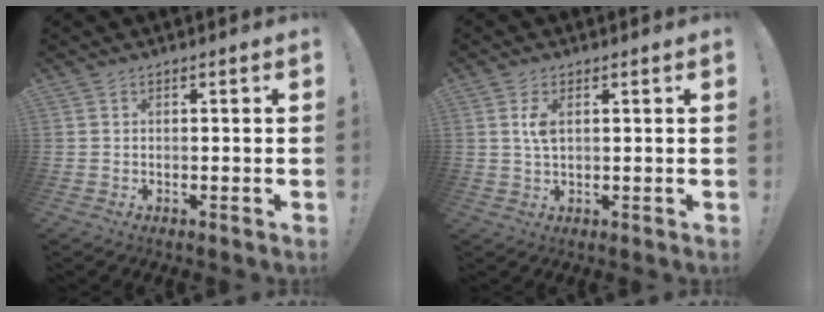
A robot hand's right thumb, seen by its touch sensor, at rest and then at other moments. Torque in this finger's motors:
{"motor_torque": [-0.04, 0.09, 0.02, 0.17, 0.05]}